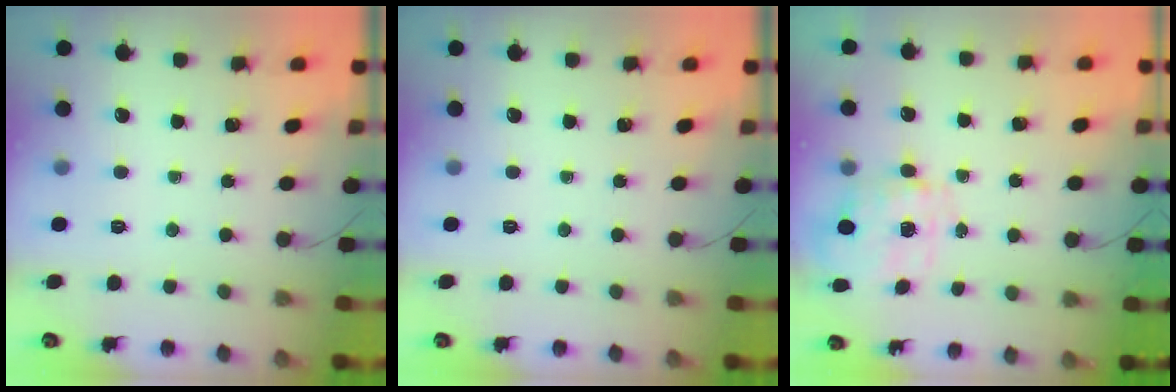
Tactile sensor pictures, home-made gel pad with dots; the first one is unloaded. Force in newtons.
{"total": 0.0}
{"total": 3.9, "press": 3.8, "slide": 0.9}